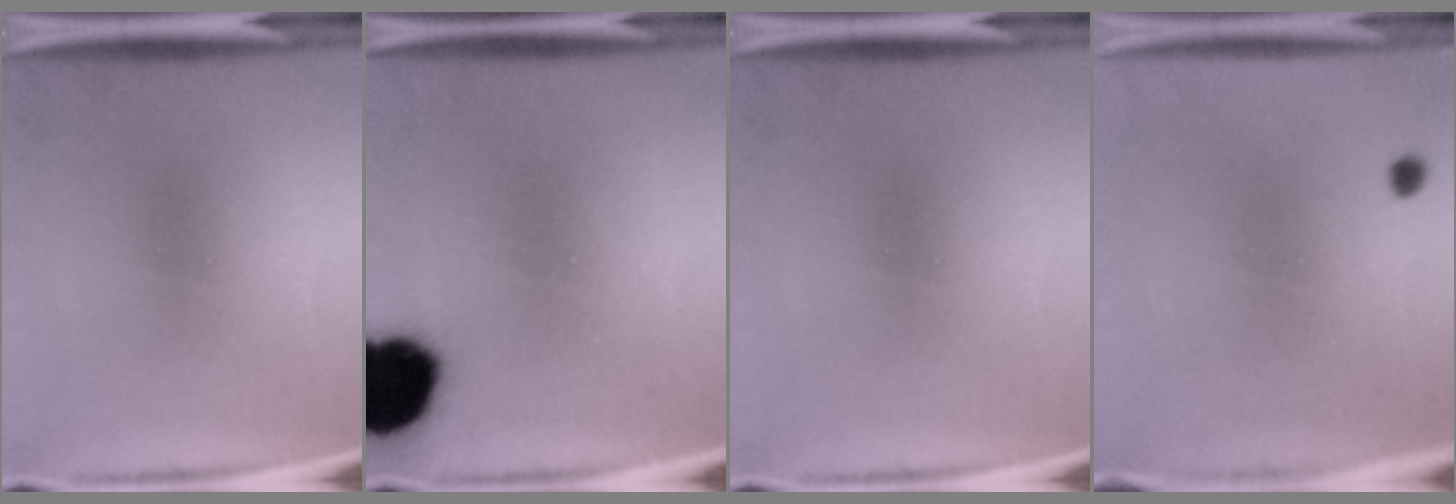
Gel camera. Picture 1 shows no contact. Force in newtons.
{"total": 18.1}
{"total": 0.0}
{"total": 0.9}